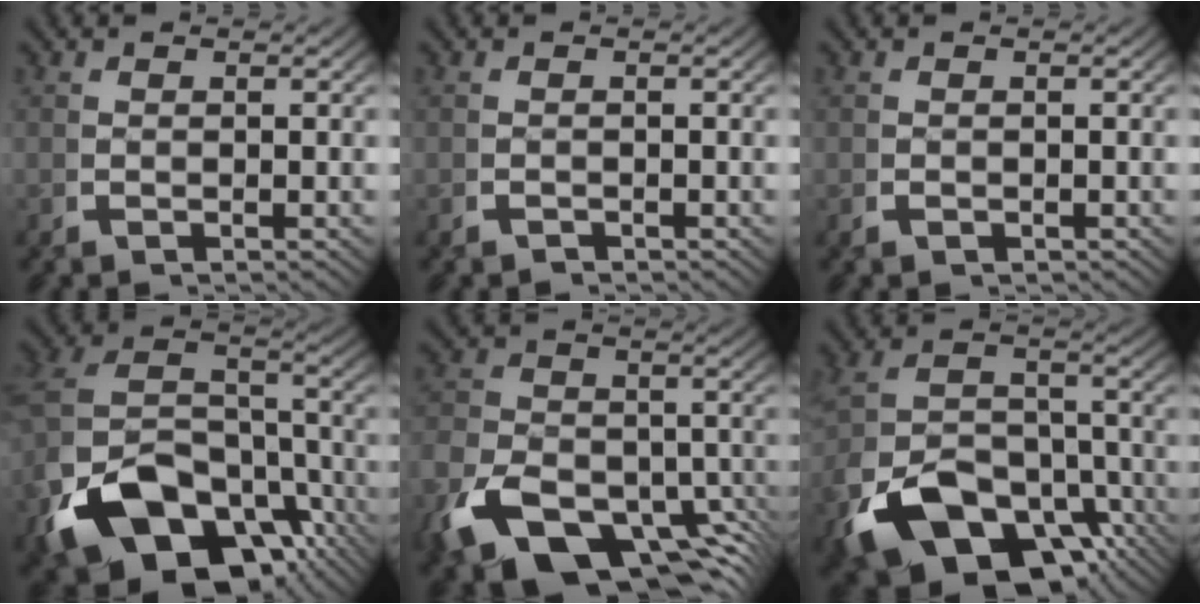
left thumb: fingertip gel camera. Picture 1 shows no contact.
{"total": 0.8, "force": [-0.8, 0.0, 0.0], "torque": [-0.001, -0.006, -0.011]}
{"total": 0.6, "force": [-0.4, 0.3, 0.4], "torque": [-0.008, -0.003, -0.004]}
{"total": 17.0, "force": [-6.9, 11.1, 10.9], "torque": [-0.240, -0.068, -0.086]}
{"total": 15.5, "force": [-8.7, 9.7, 8.4], "torque": [-0.159, -0.060, -0.127]}
{"total": 13.5, "force": [-6.9, 8.1, 8.3], "torque": [-0.173, -0.060, -0.089]}